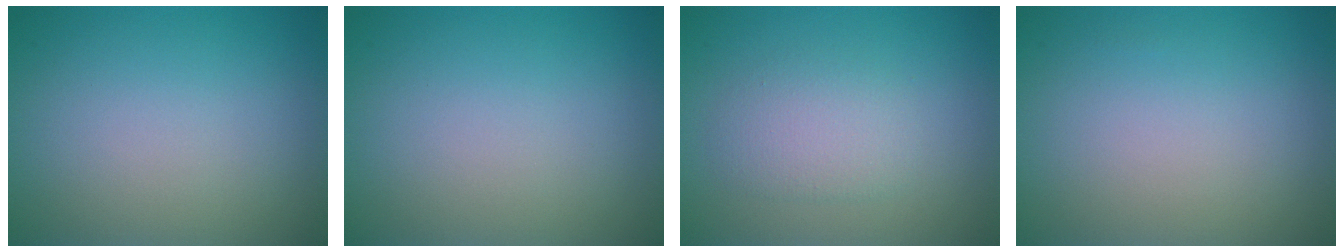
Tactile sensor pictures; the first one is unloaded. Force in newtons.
{"total": 0.0}
{"total": 2.4, "press": 2.3, "slide": 0.4}
{"total": 0.0}